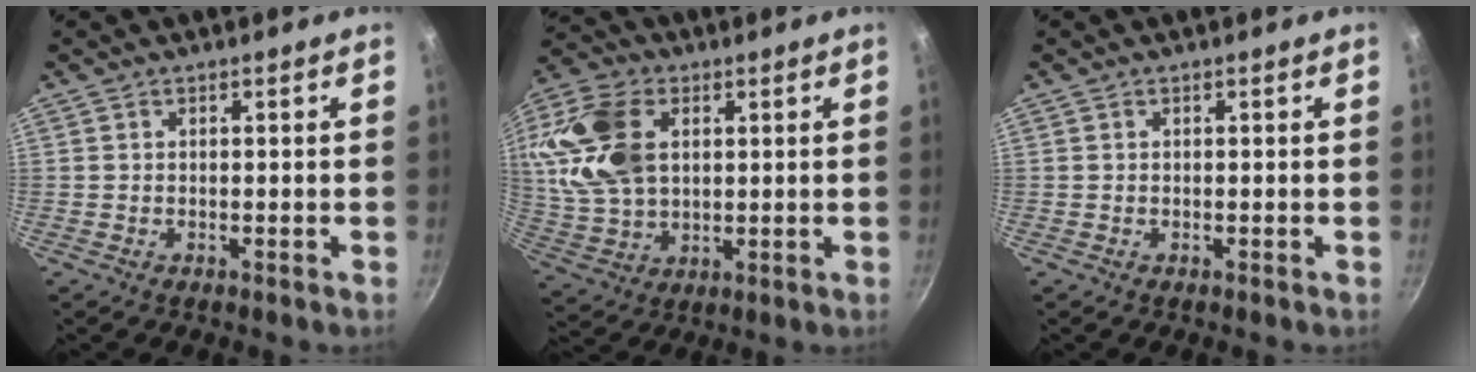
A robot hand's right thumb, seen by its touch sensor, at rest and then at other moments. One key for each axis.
{"total": 16.9, "fx": 4.0, "fy": 11.4, "fz": 11.8, "tx": -0.223, "ty": 0.000, "tz": 0.081}
{"total": 0.0}